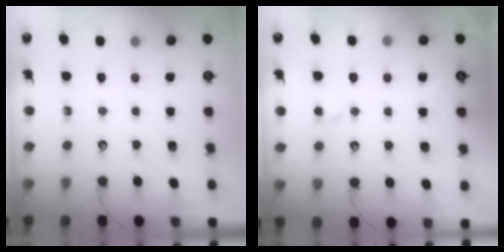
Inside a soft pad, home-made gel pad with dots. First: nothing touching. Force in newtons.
{"total": 1.7, "press": 1.6, "slide": 0.6}